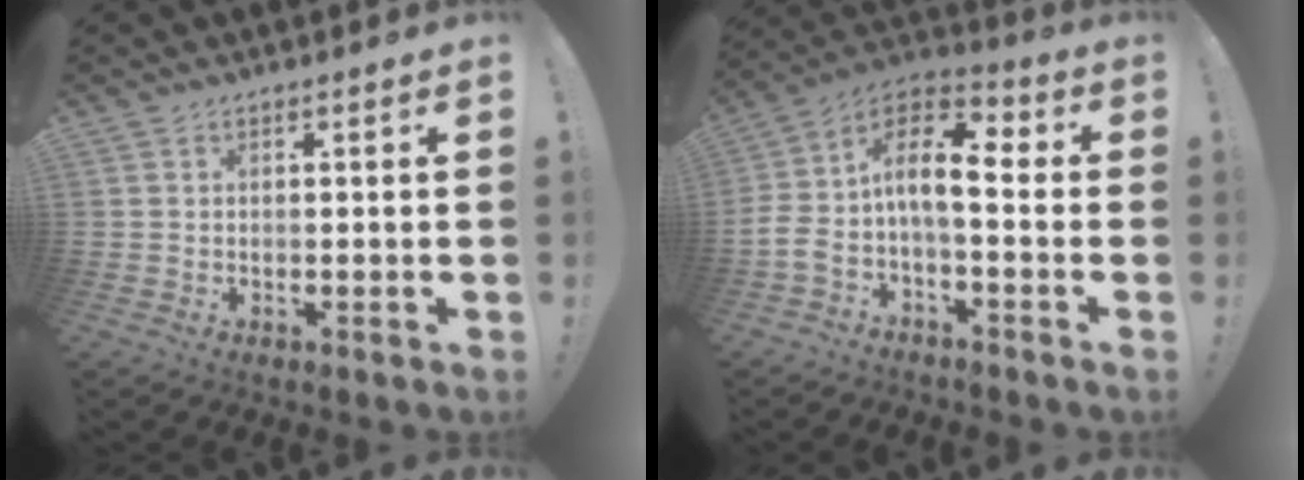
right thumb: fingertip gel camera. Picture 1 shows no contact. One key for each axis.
{"total": 14.0, "fx": 0.1, "fy": 7.0, "fz": 12.1, "tx": -0.231, "ty": 0.005, "tz": 0.001}